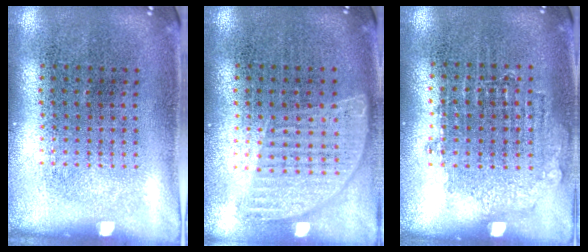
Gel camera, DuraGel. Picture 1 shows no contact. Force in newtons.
{"total": 0.9, "press": 0.9, "slide": 0.2}
{"total": 0.8, "press": 0.7, "slide": 0.3}